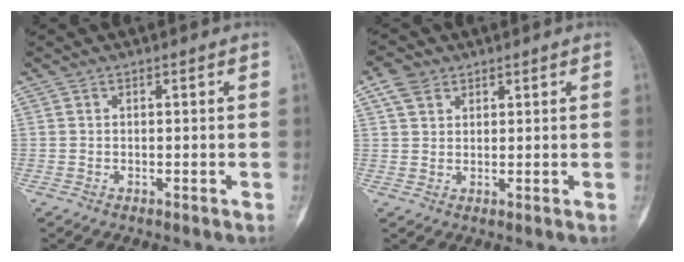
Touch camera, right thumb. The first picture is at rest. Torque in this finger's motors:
{"motor_torque": [-0.64, 0.69, 0.38, 0.22, 0.08]}